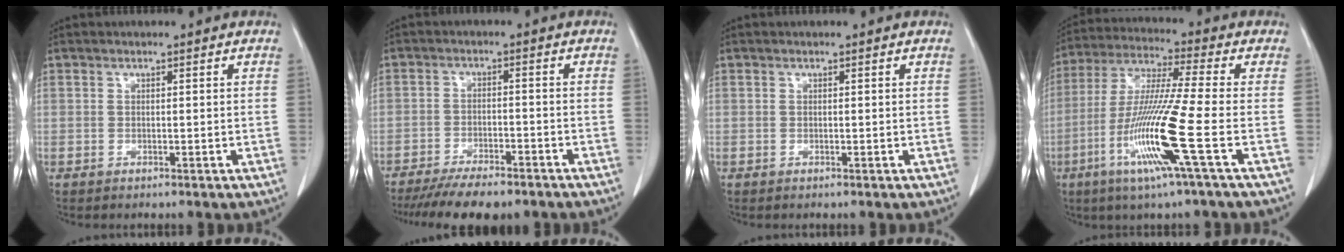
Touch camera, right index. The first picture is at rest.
{"total": 10.3, "force": [-8.4, 2.6, 5.2], "torque": [-0.074, -0.012, -0.129]}
{"total": 0.0}
{"total": 14.5, "force": [-5.0, -1.6, 13.5], "torque": [-0.275, -0.024, -0.103]}